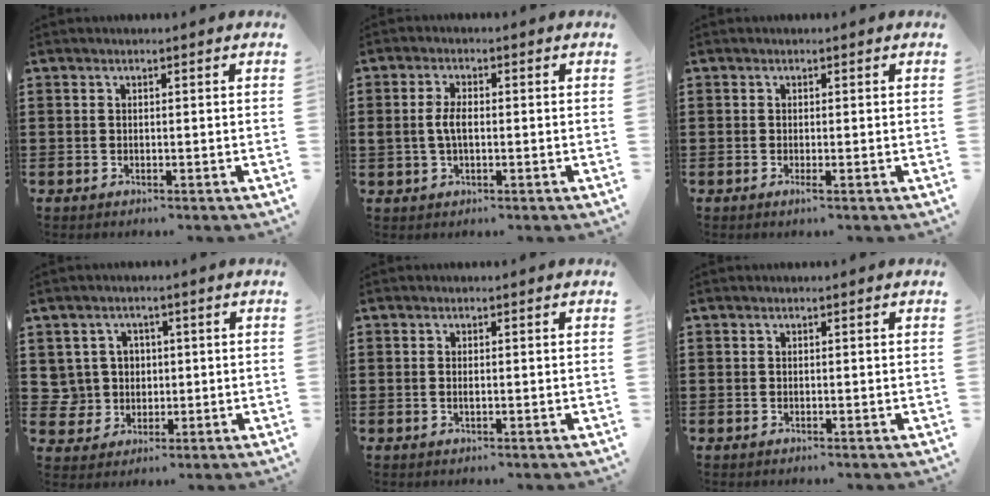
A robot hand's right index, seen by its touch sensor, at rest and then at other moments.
{"total": 3.5, "force": [-0.1, 1.7, 3.0], "torque": [-0.074, 0.000, -0.007]}
{"total": 0.9, "force": [-0.3, -0.2, 0.8], "torque": [-0.013, -0.008, -0.005]}
{"total": 4.5, "force": [0.9, 4.4, 0.8], "torque": [-0.046, 0.013, 0.012]}
{"total": 0.8, "force": [-0.1, 0.2, 0.8], "torque": [-0.017, -0.003, -0.001]}
{"total": 0.0}